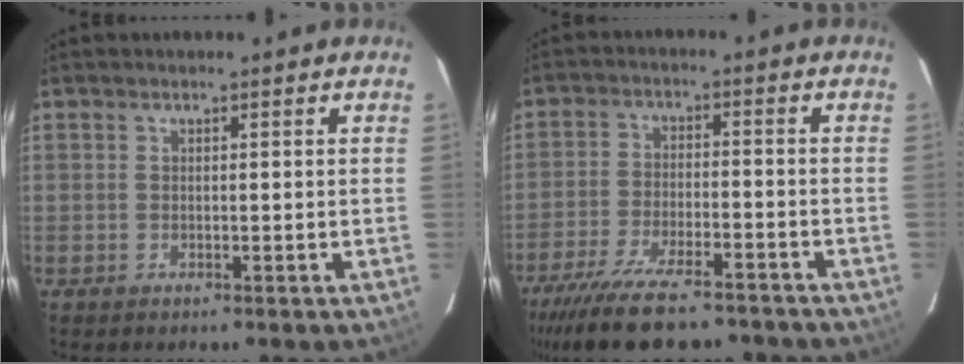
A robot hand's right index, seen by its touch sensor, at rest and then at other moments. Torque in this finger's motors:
{"motor_torque": [1.26, -0.88, 0.85, 0.19]}